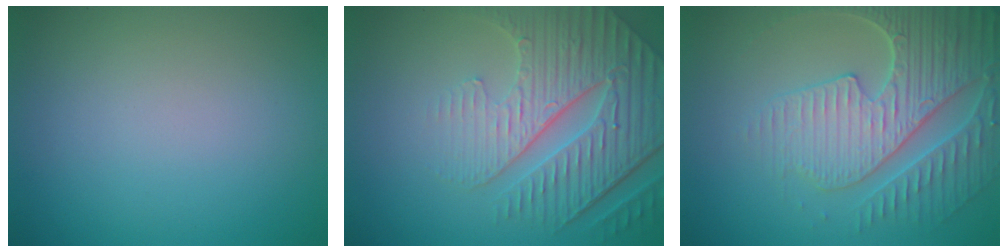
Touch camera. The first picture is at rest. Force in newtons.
{"total": 7.4, "press": 5.6, "slide": 4.8}
{"total": 6.4, "press": 5.4, "slide": 3.5}